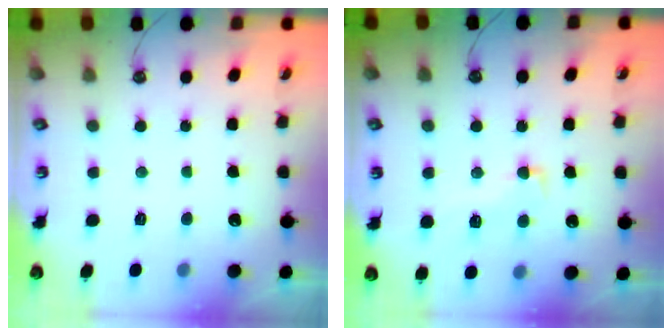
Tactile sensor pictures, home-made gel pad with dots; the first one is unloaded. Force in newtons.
{"total": 2.5, "press": 2.0, "slide": 1.4}